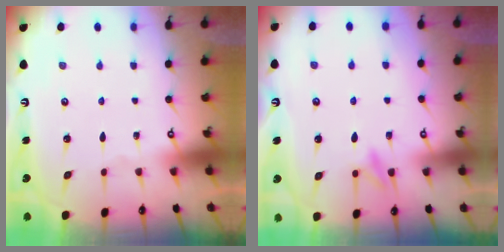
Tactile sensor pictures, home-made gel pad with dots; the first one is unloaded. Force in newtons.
{"total": 9.0, "press": 8.9, "slide": 1.0}